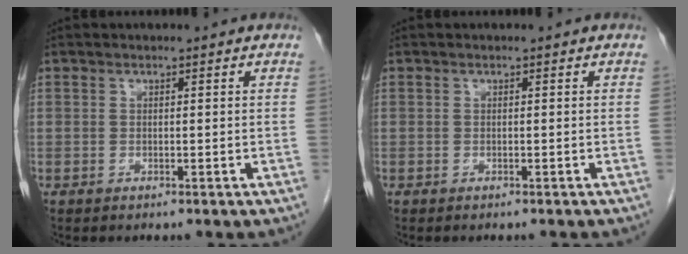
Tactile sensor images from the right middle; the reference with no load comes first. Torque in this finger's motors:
{"motor_torque": [-0.40, -0.30, -0.07, 0.00]}